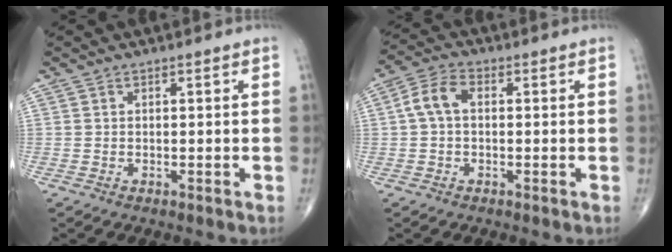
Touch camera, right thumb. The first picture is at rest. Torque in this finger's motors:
{"motor_torque": [0.23, 0.20, 0.47, -0.07, 0.16]}